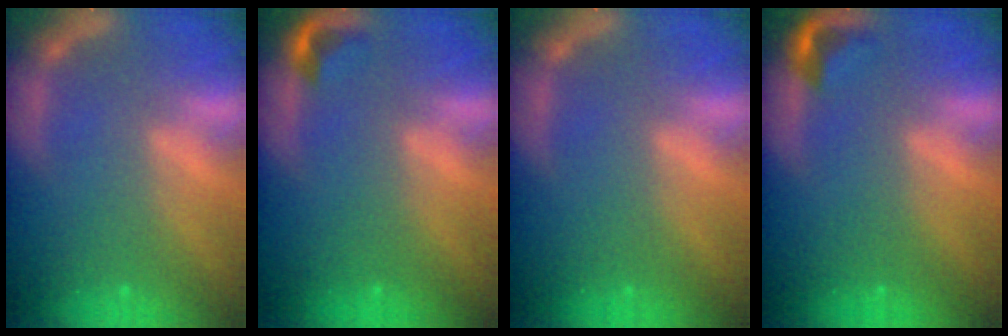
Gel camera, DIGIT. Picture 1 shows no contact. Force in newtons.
{"total": 1.9}
{"total": 0.0}
{"total": 2.4}